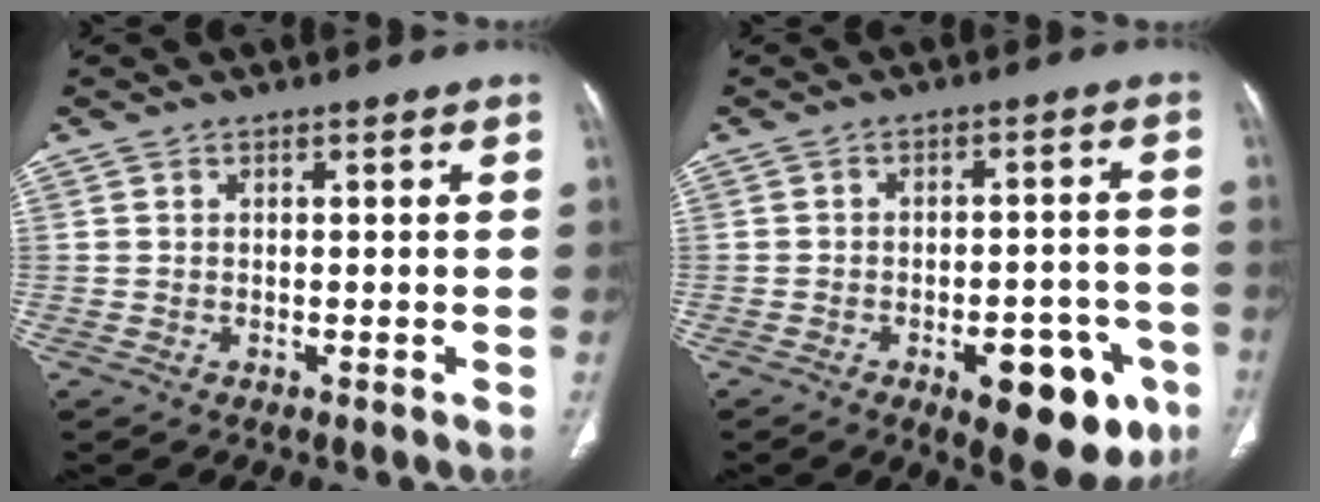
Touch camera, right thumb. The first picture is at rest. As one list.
[{"total": 14.4, "force": [-6.5, 6.5, 11.0], "torque": [-0.107, 0.026, -0.075]}]